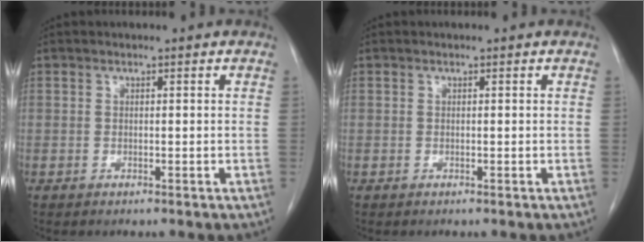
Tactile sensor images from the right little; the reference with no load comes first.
{"total": 0.0}